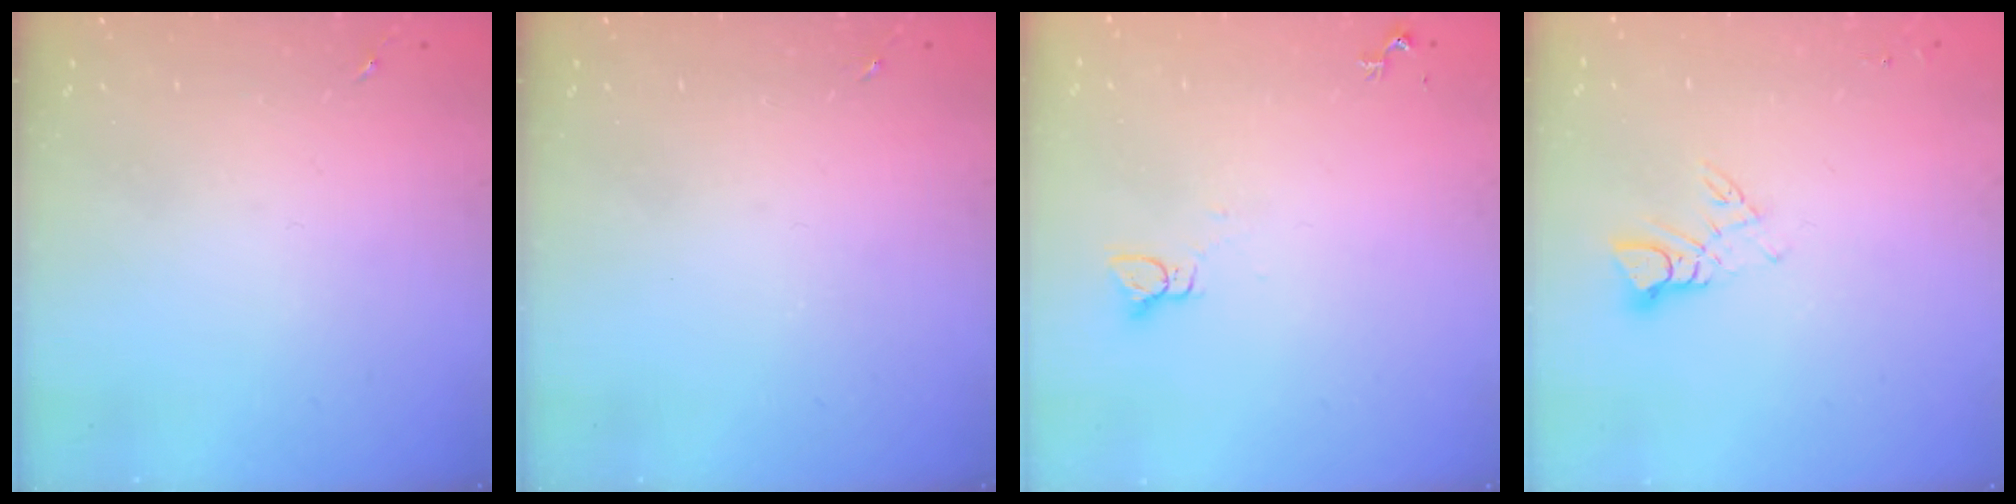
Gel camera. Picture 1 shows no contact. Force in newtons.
{"total": 0.0}
{"total": 2.2, "press": 2.2, "slide": 0.1}
{"total": 5.0, "press": 5.0, "slide": 0.3}